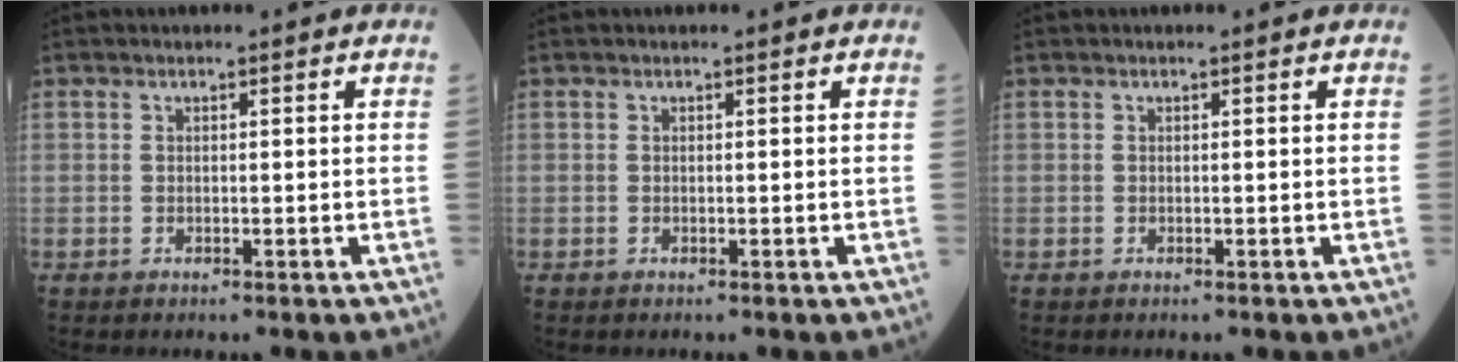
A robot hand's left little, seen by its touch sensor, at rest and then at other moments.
{"total": 0.0}
{"total": 0.0}